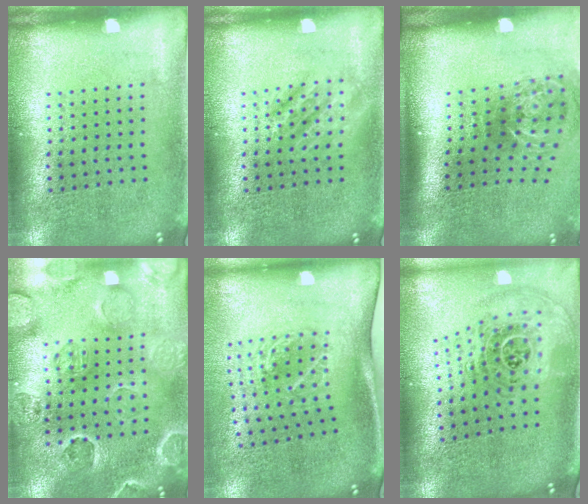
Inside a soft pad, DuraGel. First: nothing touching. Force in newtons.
{"total": 1.9, "press": 1.9, "slide": 0.3}
{"total": 2.2, "press": 1.3, "slide": 1.8}
{"total": 2.6, "press": 2.5, "slide": 0.6}
{"total": 2.0, "press": 1.3, "slide": 1.5}
{"total": 1.7, "press": 1.4, "slide": 1.0}